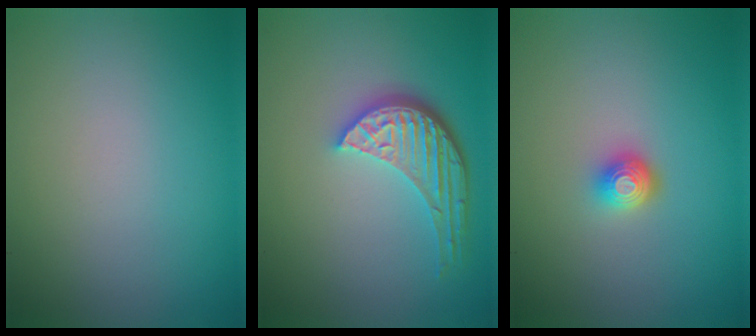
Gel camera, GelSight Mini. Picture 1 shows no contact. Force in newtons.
{"total": 5.0, "press": 3.8, "slide": 3.3}
{"total": 2.0, "press": 1.5, "slide": 1.3}